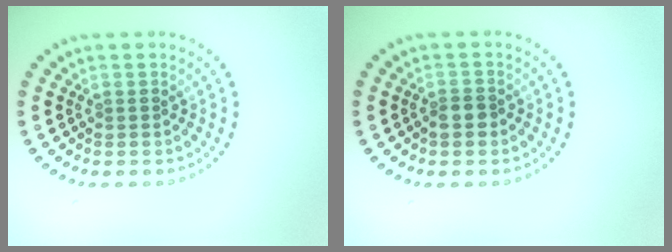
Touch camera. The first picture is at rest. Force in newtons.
{"total": 1.7, "press": 1.5, "slide": 0.7}